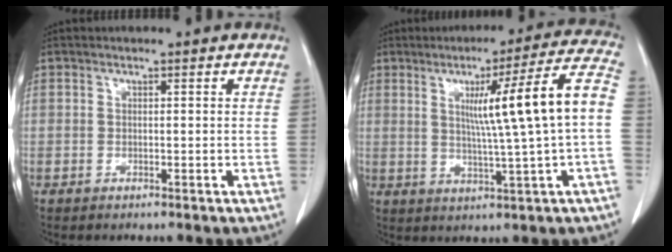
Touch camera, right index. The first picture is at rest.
{"total": 13.9, "force": [1.2, -1.4, 13.7], "torque": [-0.198, 0.010, 0.019]}